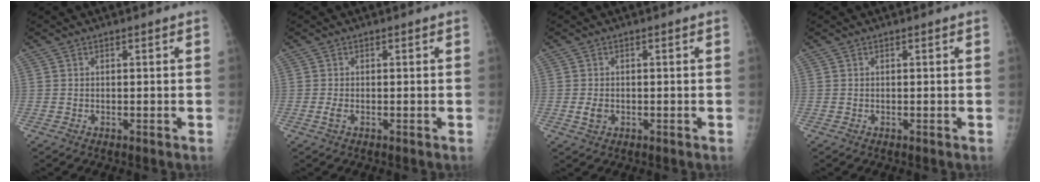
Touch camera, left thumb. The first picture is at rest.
{"total": 1.1, "force": [-0.3, 0.5, 1.0], "torque": [-0.026, -0.003, -0.007]}
{"total": 2.1, "force": [-0.5, 1.5, 1.4], "torque": [-0.026, -0.001, -0.007]}
{"total": 0.0}